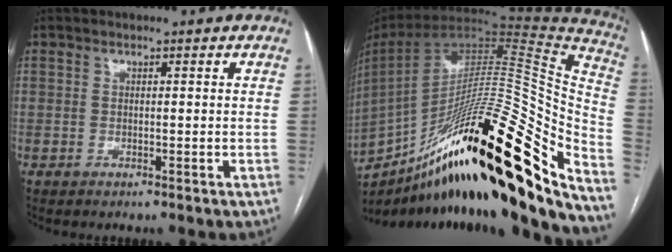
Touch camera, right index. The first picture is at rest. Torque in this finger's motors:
{"motor_torque": [1.16, -0.98, 1.05, 0.21]}